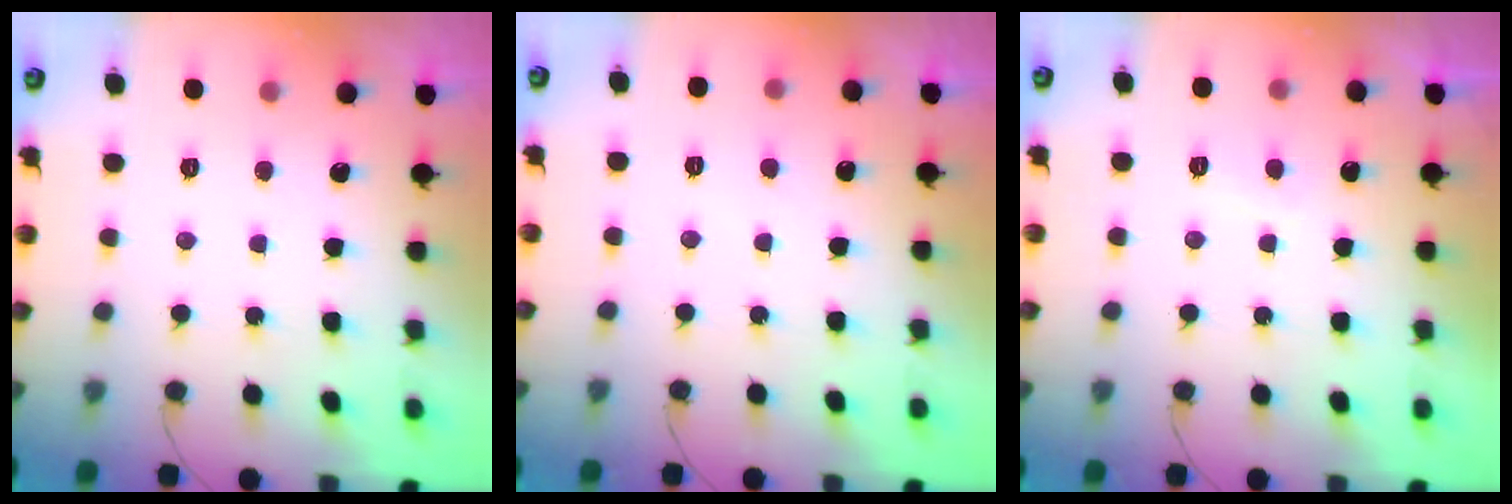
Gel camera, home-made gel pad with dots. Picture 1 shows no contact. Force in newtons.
{"total": 2.8, "press": 2.8, "slide": 0.3}
{"total": 1.5, "press": 1.3, "slide": 0.7}